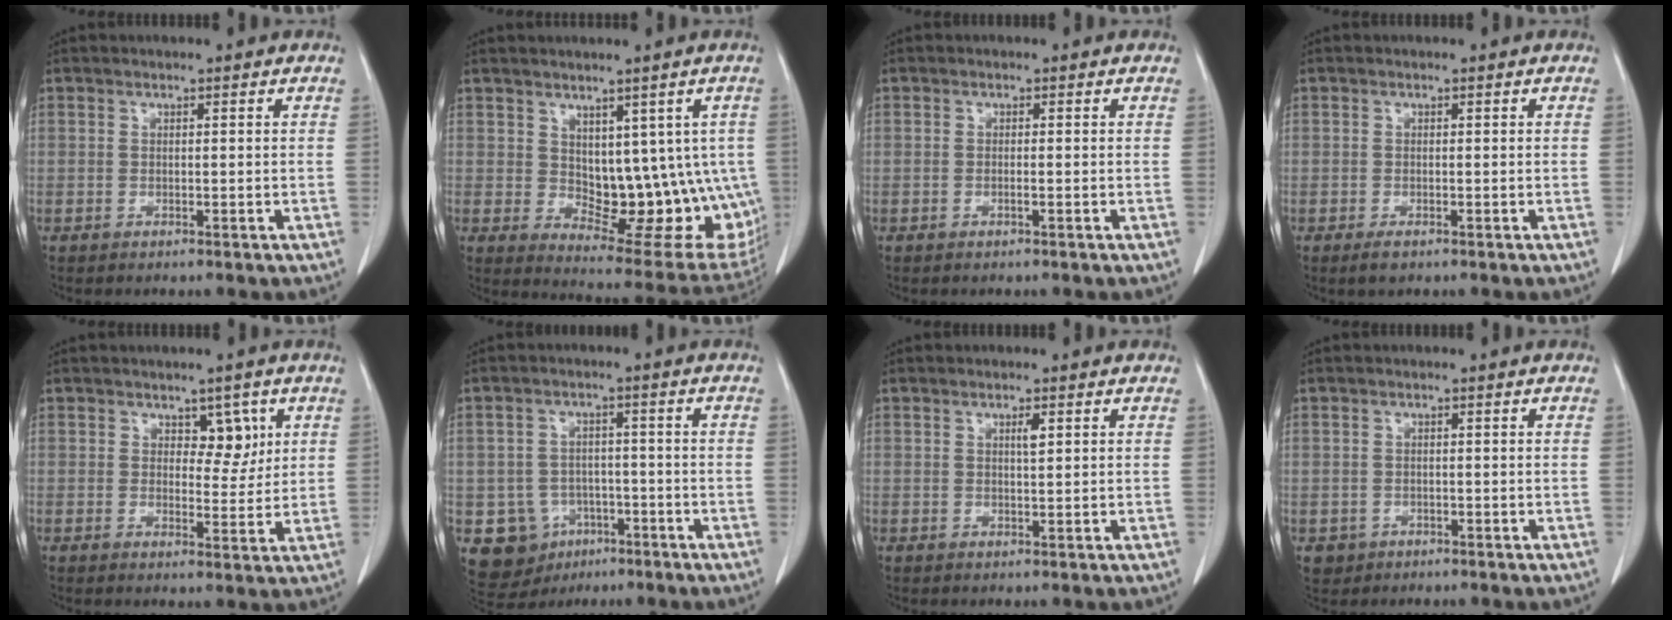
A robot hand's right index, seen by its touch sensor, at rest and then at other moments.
{"total": 14.4, "force": [0.3, 7.9, 12.1], "torque": [-0.133, 0.000, 0.027]}
{"total": 0.5, "force": [-0.2, 0.0, 0.5], "torque": [-0.009, 0.002, -0.001]}
{"total": 1.5, "force": [-0.9, 0.7, 1.0], "torque": [-0.019, -0.003, -0.012]}
{"total": 4.0, "force": [1.8, 2.3, 2.7], "torque": [-0.026, -0.001, 0.027]}
{"total": 8.9, "force": [-3.3, 8.0, 1.9], "torque": [-0.044, 0.014, -0.034]}
{"total": 1.3, "force": [0.6, 0.2, 1.2], "torque": [-0.022, -0.001, 0.009]}
{"total": 2.1, "force": [-0.7, 1.9, 0.1], "torque": [0.000, 0.006, -0.006]}